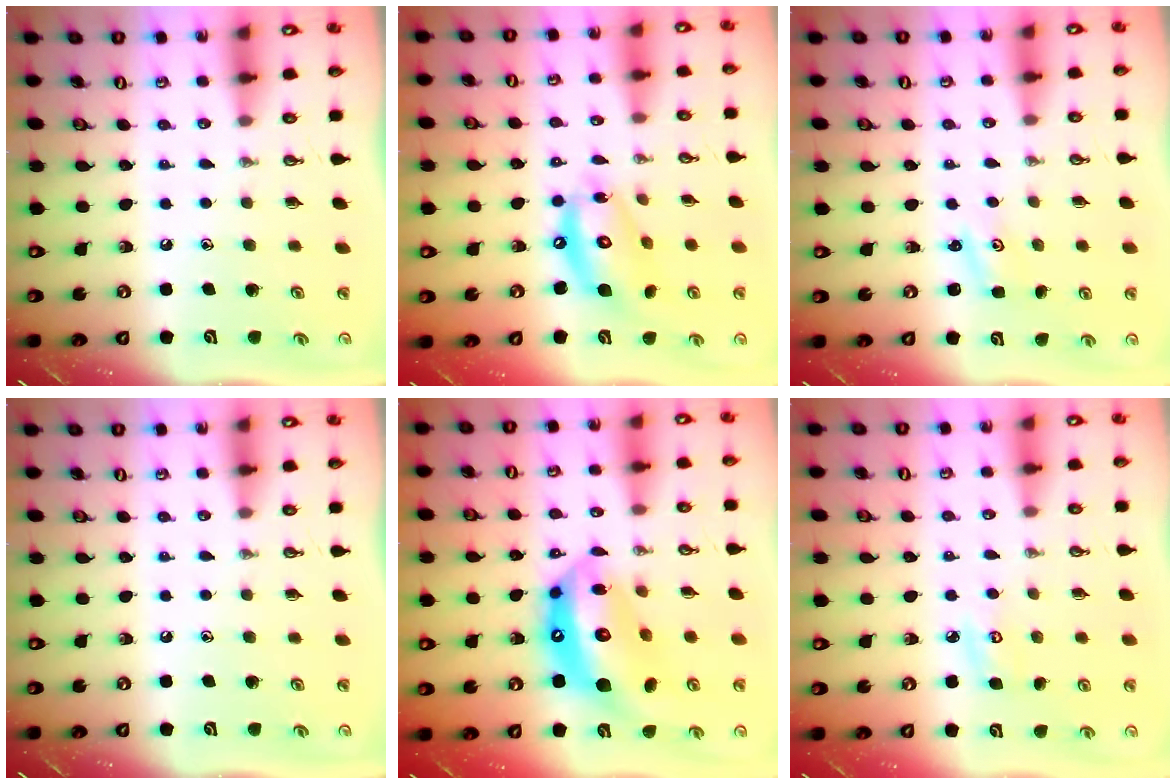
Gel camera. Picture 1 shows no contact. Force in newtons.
{"total": 12.8, "press": 12.7, "slide": 0.9}
{"total": 1.5, "press": 1.4, "slide": 0.2}
{"total": 0.0}
{"total": 18.2, "press": 18.0, "slide": 2.2}
{"total": 5.2, "press": 5.2, "slide": 0.4}